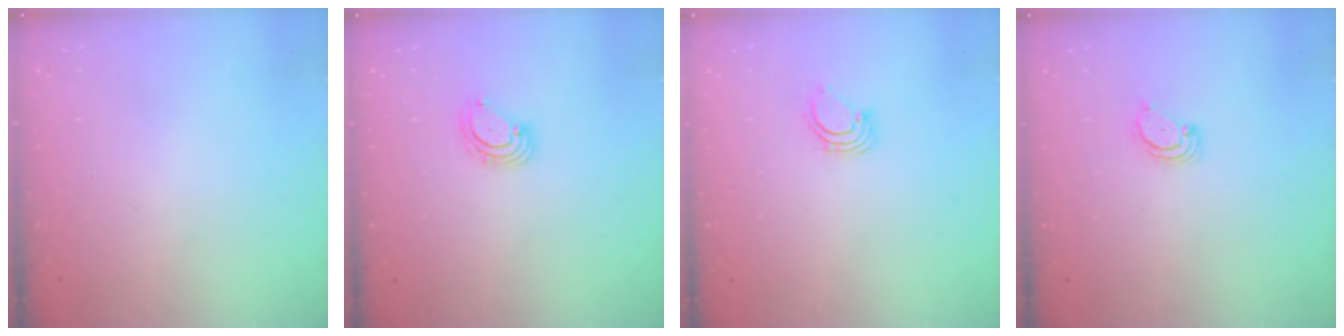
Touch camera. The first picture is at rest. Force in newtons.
{"total": 4.0, "press": 4.0, "slide": 0.5}
{"total": 2.2, "press": 2.2, "slide": 0.2}
{"total": 2.2, "press": 2.2, "slide": 0.3}